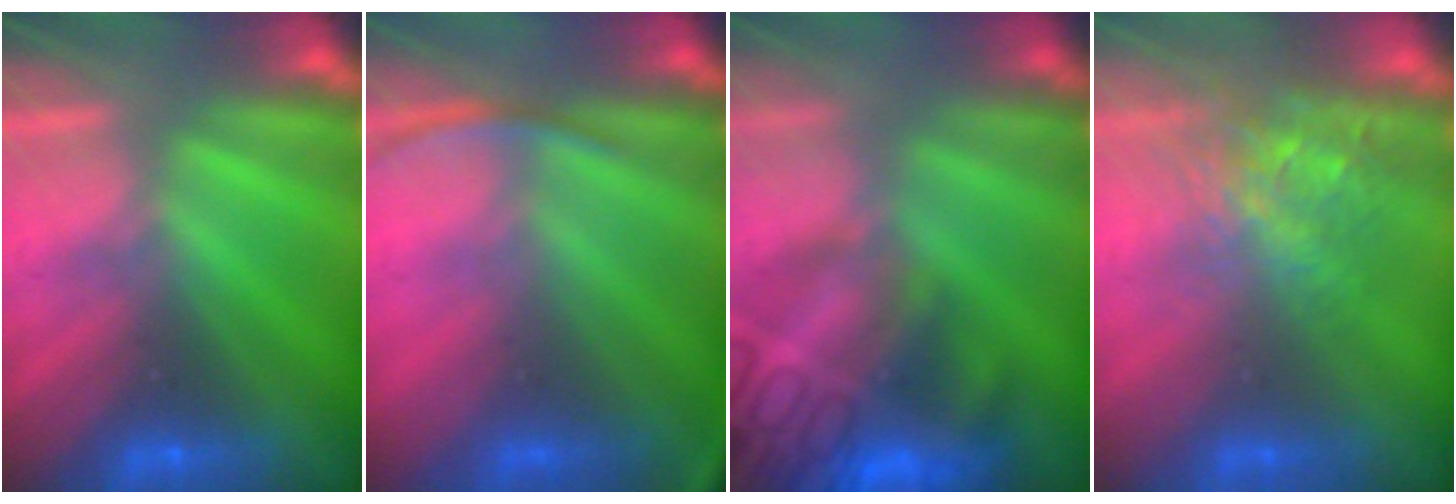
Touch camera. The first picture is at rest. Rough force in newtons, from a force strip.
{"total": 2.2}
{"total": 7.7}
{"total": 3.5}